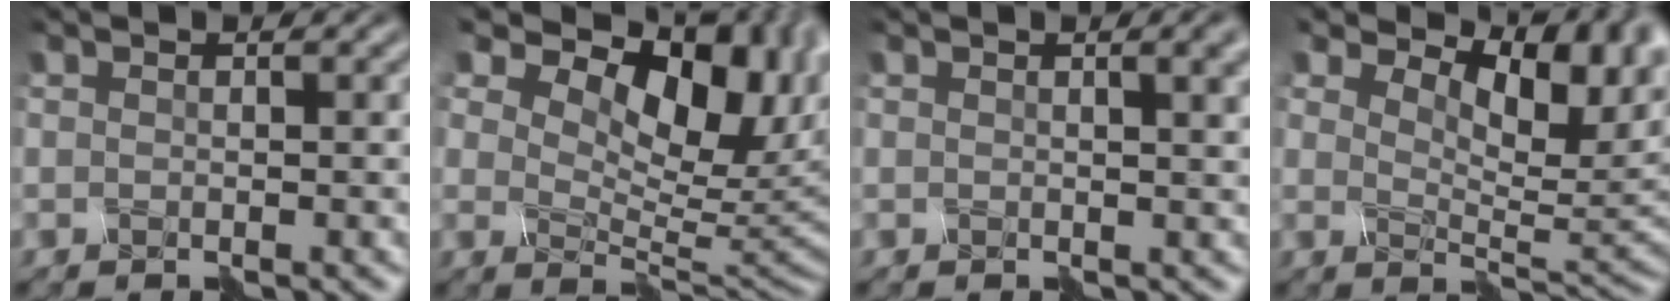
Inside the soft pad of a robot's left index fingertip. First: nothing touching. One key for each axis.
{"total": 13.2, "fx": 7.1, "fy": 7.1, "fz": 8.6, "tx": -0.135, "ty": 0.024, "tz": 0.087}
{"total": 3.5, "fx": 1.3, "fy": 1.2, "fz": 3.1, "tx": -0.016, "ty": 0.005, "tz": 0.011}
{"total": 8.9, "fx": 3.5, "fy": 4.6, "fz": 6.7, "tx": -0.102, "ty": 0.006, "tz": 0.054}